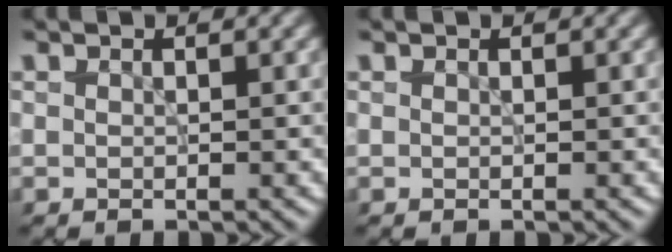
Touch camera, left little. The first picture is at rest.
{"total": 0.0}